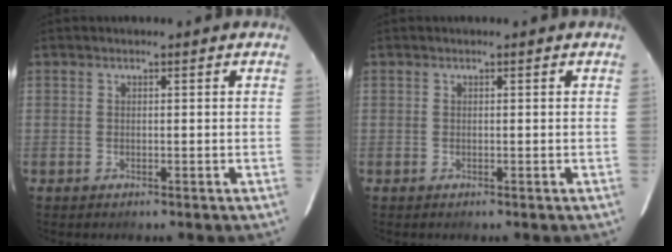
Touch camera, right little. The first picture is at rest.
{"total": 0.0}